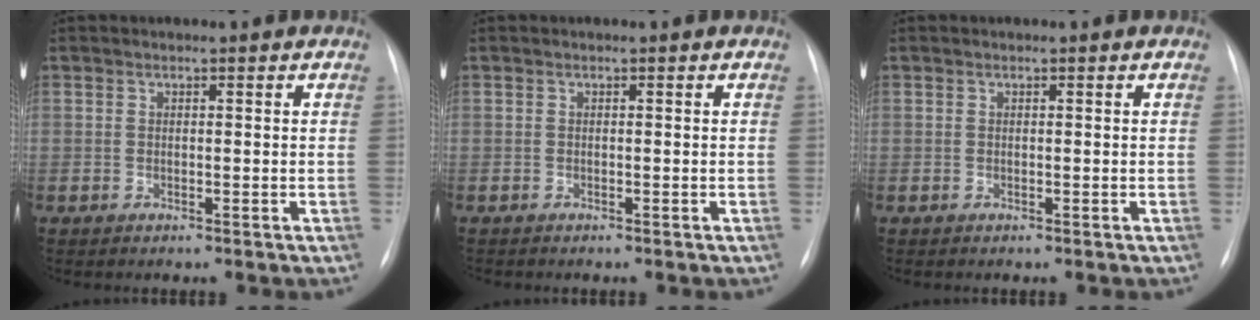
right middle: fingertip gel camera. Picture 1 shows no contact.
{"total": 0.0}
{"total": 0.0}